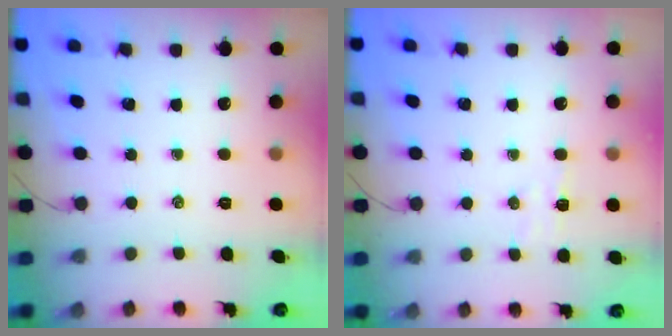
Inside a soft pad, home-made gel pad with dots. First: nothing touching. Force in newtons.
{"total": 4.3, "press": 4.2, "slide": 1.0}